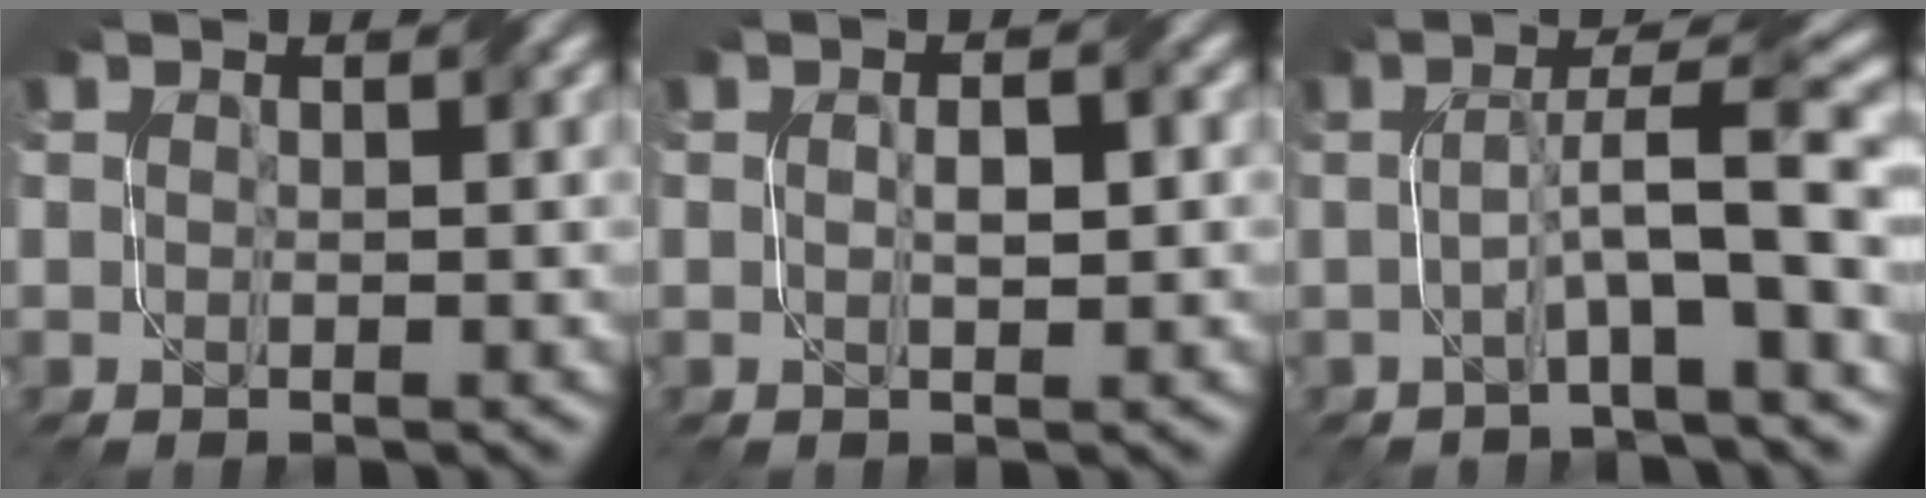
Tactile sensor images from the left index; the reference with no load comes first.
{"total": 1.8, "force": [0.0, 0.6, 1.7], "torque": [-0.029, 0.003, 0.003]}
{"total": 5.9, "force": [-0.7, 0.6, 5.8], "torque": [-0.101, 0.022, -0.020]}